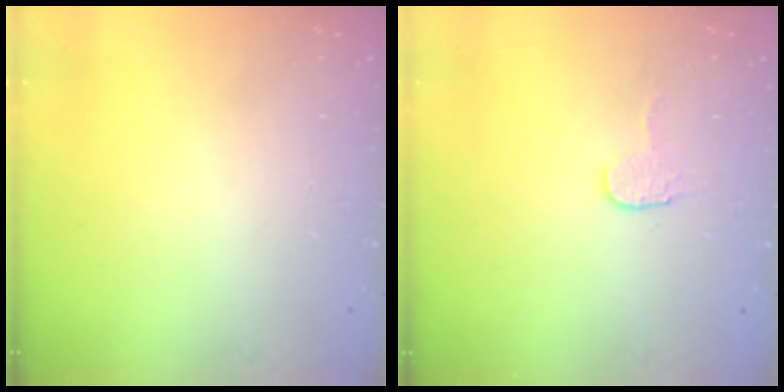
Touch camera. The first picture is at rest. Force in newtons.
{"total": 3.2, "press": 3.2, "slide": 0.3}